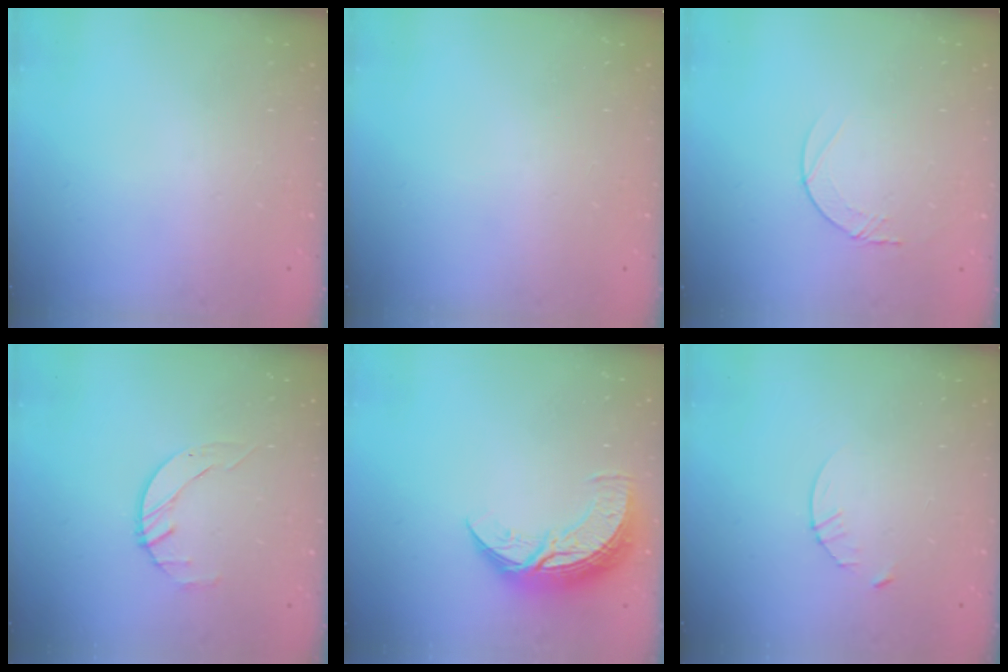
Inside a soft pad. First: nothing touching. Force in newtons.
{"total": 0.0}
{"total": 4.2, "press": 4.2, "slide": 0.5}
{"total": 2.1, "press": 2.0, "slide": 0.3}
{"total": 12.7, "press": 12.6, "slide": 0.6}
{"total": 3.3, "press": 3.2, "slide": 0.4}